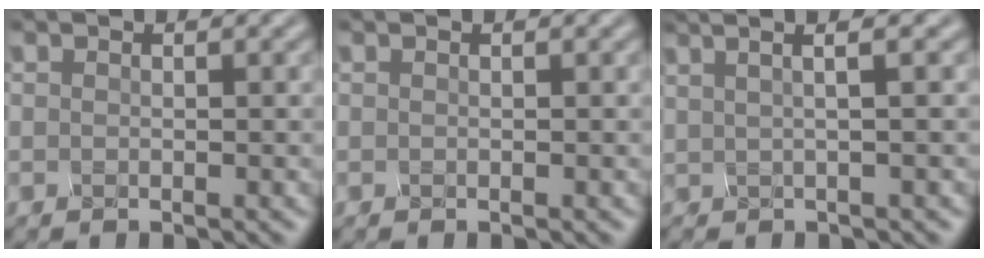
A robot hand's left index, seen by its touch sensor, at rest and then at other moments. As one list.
[{"total": 0.0}, {"total": 3.0, "force": [1.4, 0.2, 2.7], "torque": [-0.038, 0.022, 0.005]}]